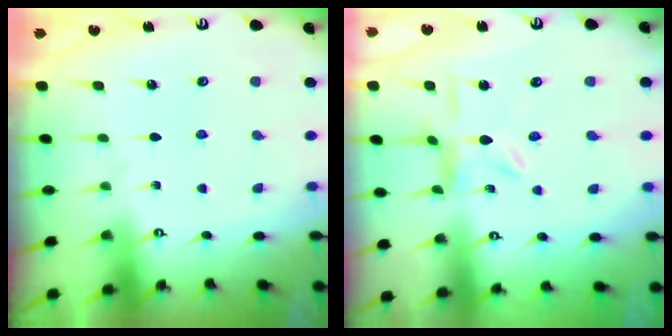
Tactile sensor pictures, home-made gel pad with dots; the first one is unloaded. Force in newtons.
{"total": 5.3, "press": 5.3, "slide": 0.5}